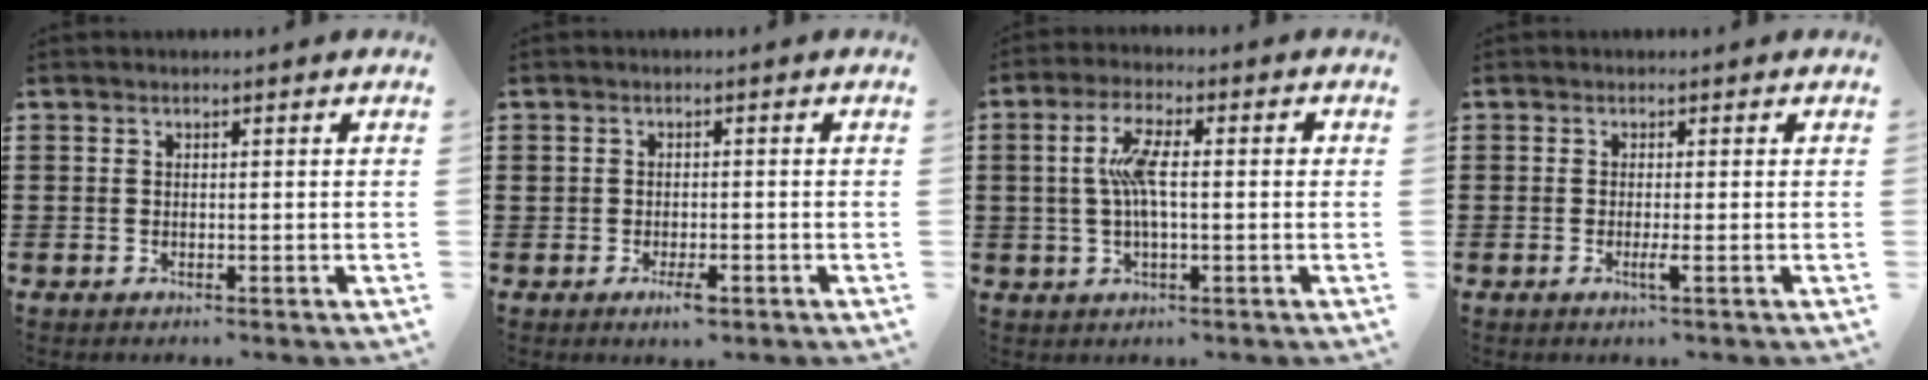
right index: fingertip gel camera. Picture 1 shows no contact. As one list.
[{"total": 2.6, "force": [-1.3, 1.2, 1.9], "torque": [-0.041, -0.001, -0.026]}, {"total": 6.7, "force": [0.2, 1.9, 6.5], "torque": [-0.133, 0.002, -0.004]}, {"total": 1.7, "force": [-0.6, -0.1, 1.6], "torque": [-0.027, -0.004, -0.011]}]